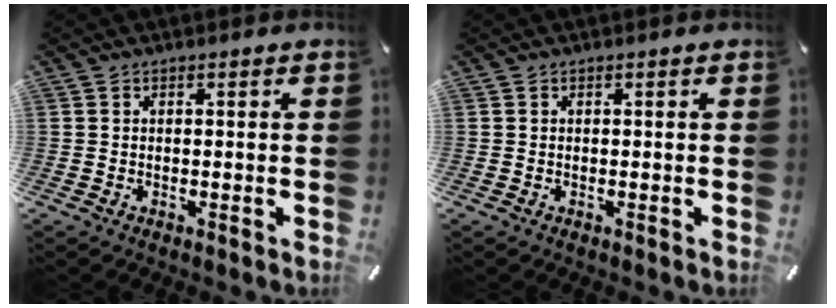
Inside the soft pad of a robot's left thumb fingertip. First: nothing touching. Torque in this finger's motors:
{"motor_torque": [0.00, 0.00, -0.03, 0.04, 0.00]}